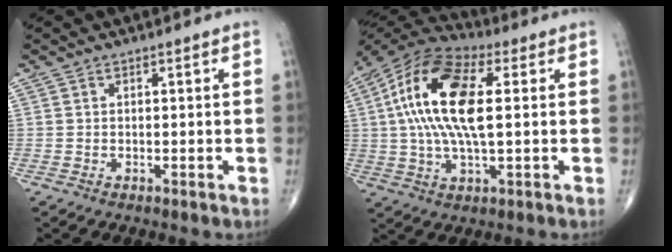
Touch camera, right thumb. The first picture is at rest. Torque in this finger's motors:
{"motor_torque": [0.70, 0.87, 1.91, 0.32, 0.78]}